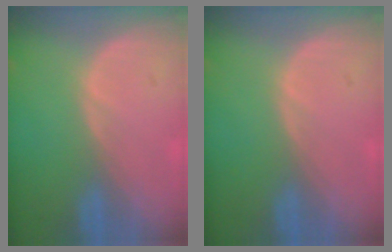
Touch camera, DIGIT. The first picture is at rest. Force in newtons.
{"total": 0.0}